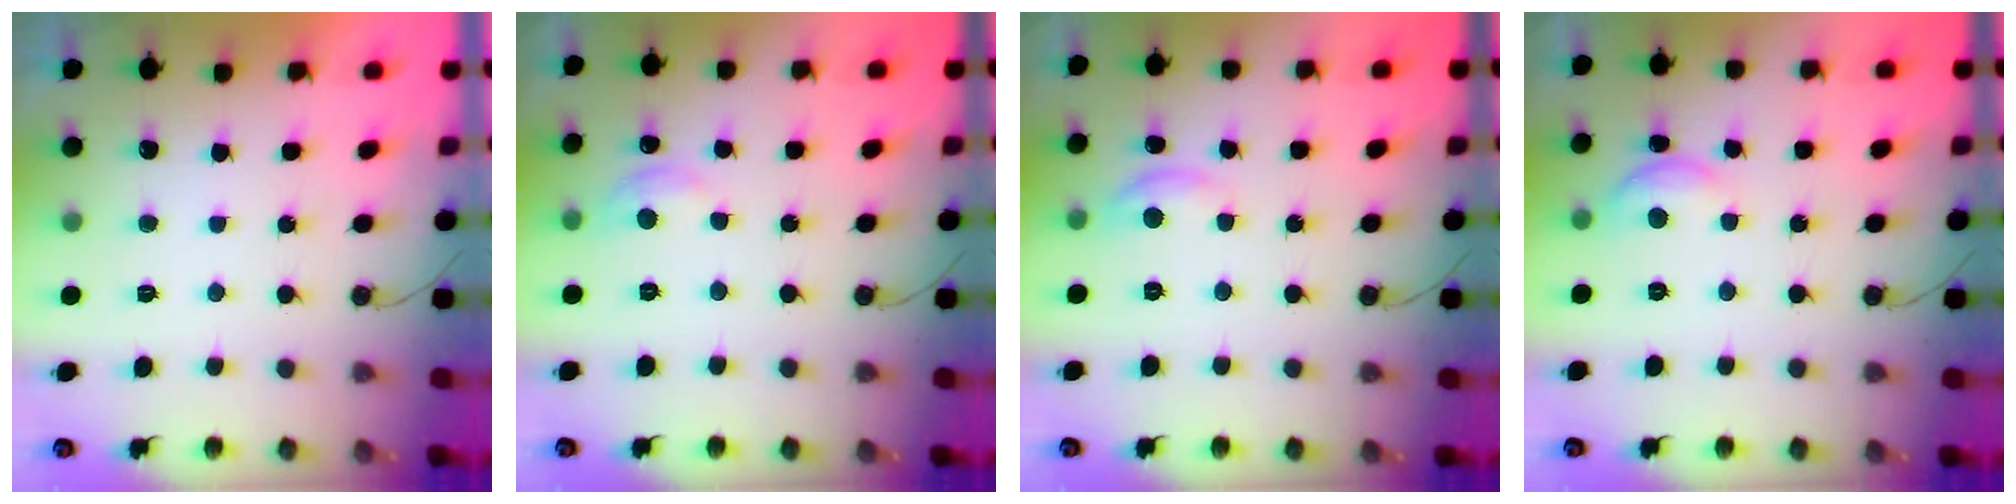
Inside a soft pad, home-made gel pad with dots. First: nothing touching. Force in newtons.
{"total": 6.2, "press": 6.2, "slide": 0.5}
{"total": 4.8, "press": 4.7, "slide": 0.3}
{"total": 7.7, "press": 7.7, "slide": 0.5}